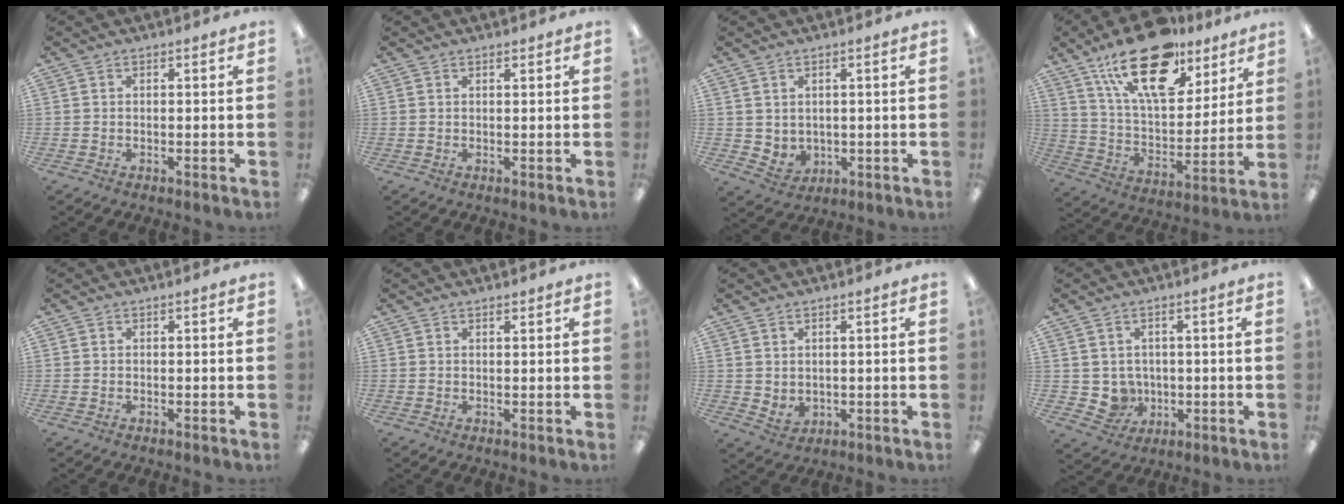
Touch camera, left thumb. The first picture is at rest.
{"total": 0.7, "force": [0.6, 0.1, 0.3], "torque": [-0.006, 0.001, 0.011]}
{"total": 3.4, "force": [1.8, 2.7, 1.1], "torque": [-0.026, -0.008, 0.036]}
{"total": 23.1, "force": [14.7, 10.4, 14.5], "torque": [-0.242, -0.069, 0.258]}
{"total": 0.0}
{"total": 0.9, "force": [0.8, 0.2, 0.3], "torque": [-0.008, -0.001, 0.015]}
{"total": 2.8, "force": [1.9, 1.8, 0.7], "torque": [-0.011, -0.011, 0.035]}
{"total": 5.2, "force": [0.7, 5.0, 1.0], "torque": [-0.039, -0.006, 0.020]}